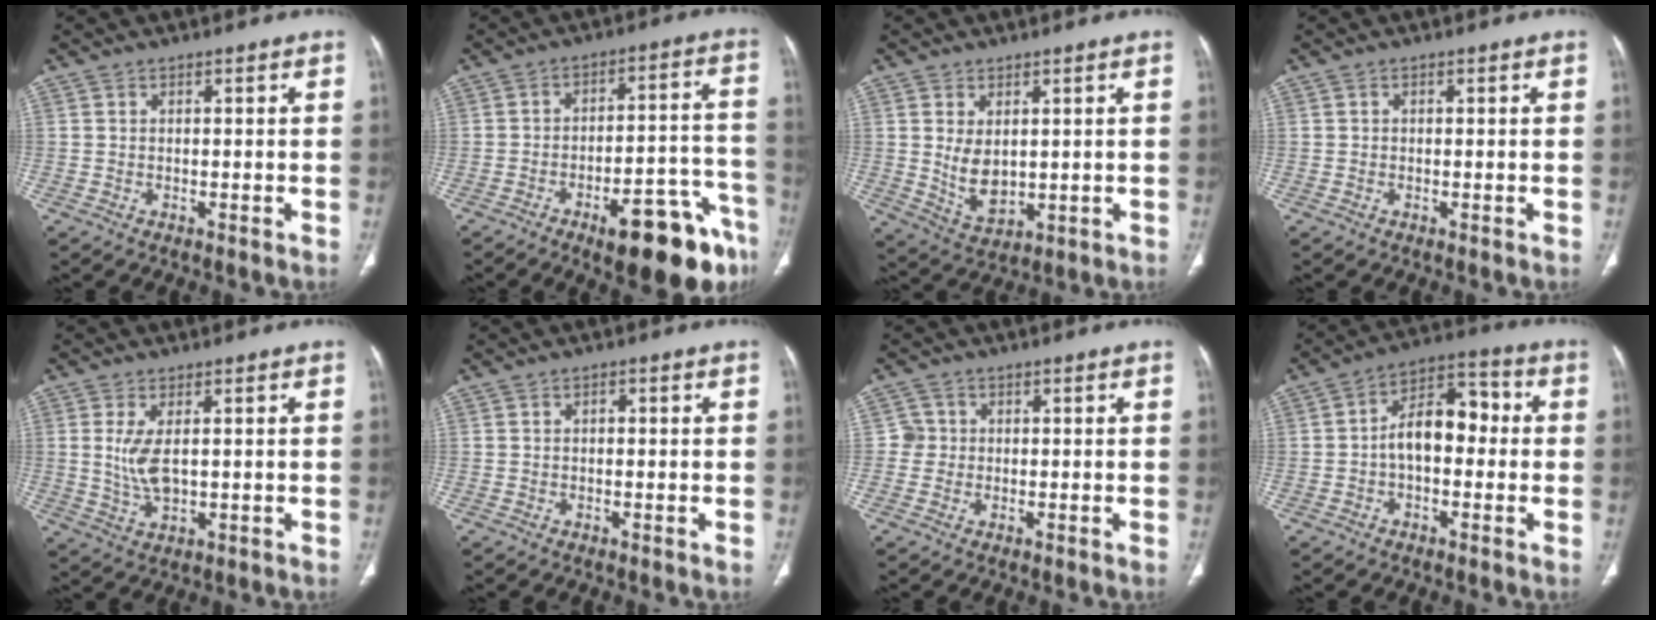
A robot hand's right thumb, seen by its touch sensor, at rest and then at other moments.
{"total": 17.6, "force": [-10.8, 4.9, 13.0], "torque": [-0.112, 0.079, -0.147]}
{"total": 6.3, "force": [0.9, 3.9, 4.8], "torque": [-0.075, -0.015, 0.036]}
{"total": 0.0}
{"total": 7.6, "force": [1.1, 3.5, 6.6], "torque": [-0.140, -0.014, 0.032]}
{"total": 0.8, "force": [0.1, 0.5, 0.7], "torque": [-0.011, 0.002, 0.000]}
{"total": 2.3, "force": [-0.1, 2.3, 0.2], "torque": [0.014, 0.008, -0.007]}
{"total": 10.7, "force": [-0.5, 6.5, 8.5], "torque": [-0.113, 0.040, -0.018]}